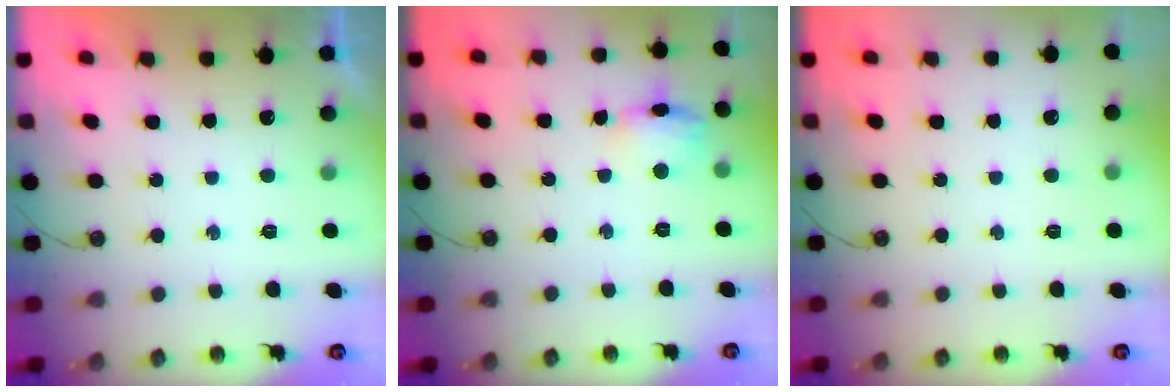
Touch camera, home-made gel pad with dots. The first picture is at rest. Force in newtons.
{"total": 9.2, "press": 9.2, "slide": 1.2}
{"total": 0.0}